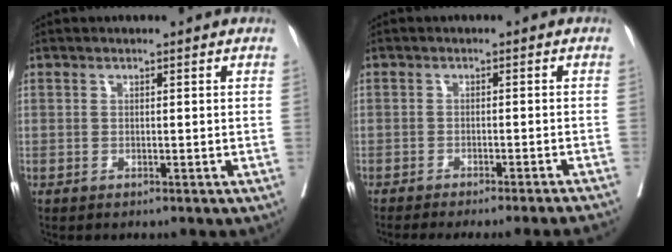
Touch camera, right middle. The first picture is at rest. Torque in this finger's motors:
{"motor_torque": [1.03, -1.11, 0.16, 0.04]}